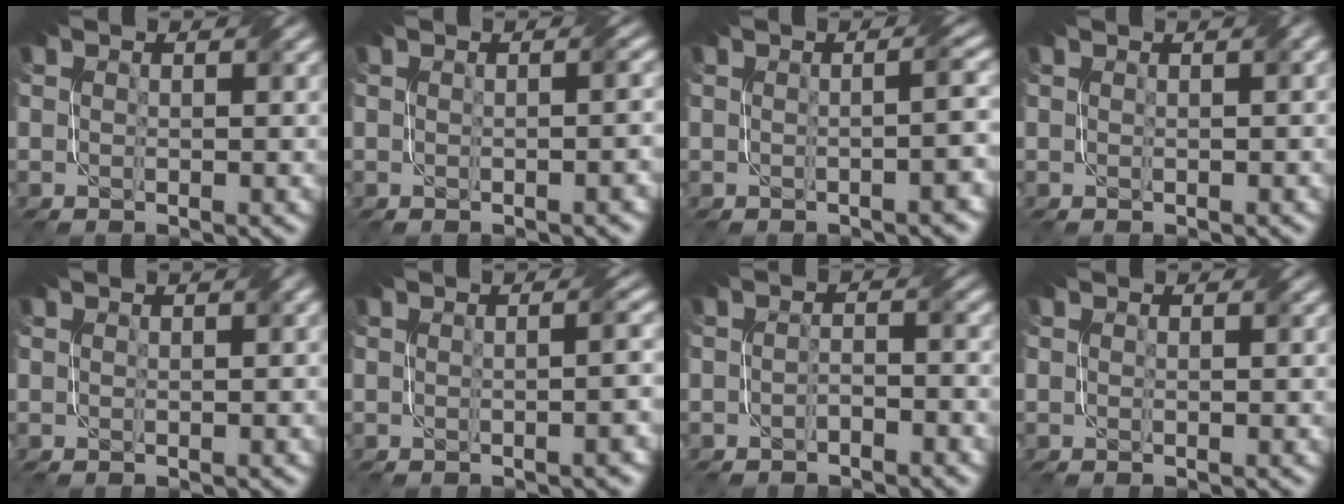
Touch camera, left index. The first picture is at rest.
{"total": 1.8, "force": [-0.3, 0.7, 1.6], "torque": [-0.008, 0.001, -0.005]}
{"total": 3.5, "force": [-0.4, 1.2, 3.3], "torque": [-0.012, 0.012, -0.007]}
{"total": 1.8, "force": [1.0, 0.6, 1.4], "torque": [-0.013, 0.006, 0.005]}
{"total": 1.5, "force": [0.8, 0.4, 1.2], "torque": [-0.012, 0.006, 0.002]}
{"total": 2.9, "force": [-0.2, 1.1, 2.6], "torque": [-0.007, 0.010, -0.004]}
{"total": 1.5, "force": [-1.1, 0.5, 0.9], "torque": [-0.018, 0.003, -0.020]}
{"total": 0.0}